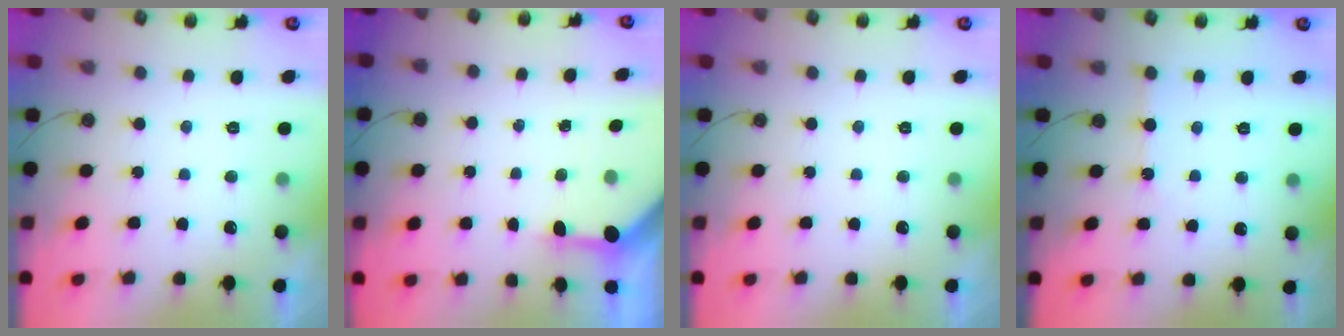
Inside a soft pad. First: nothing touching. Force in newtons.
{"total": 3.6, "press": 3.6, "slide": 0.4}
{"total": 0.0}
{"total": 1.4, "press": 1.3, "slide": 0.3}